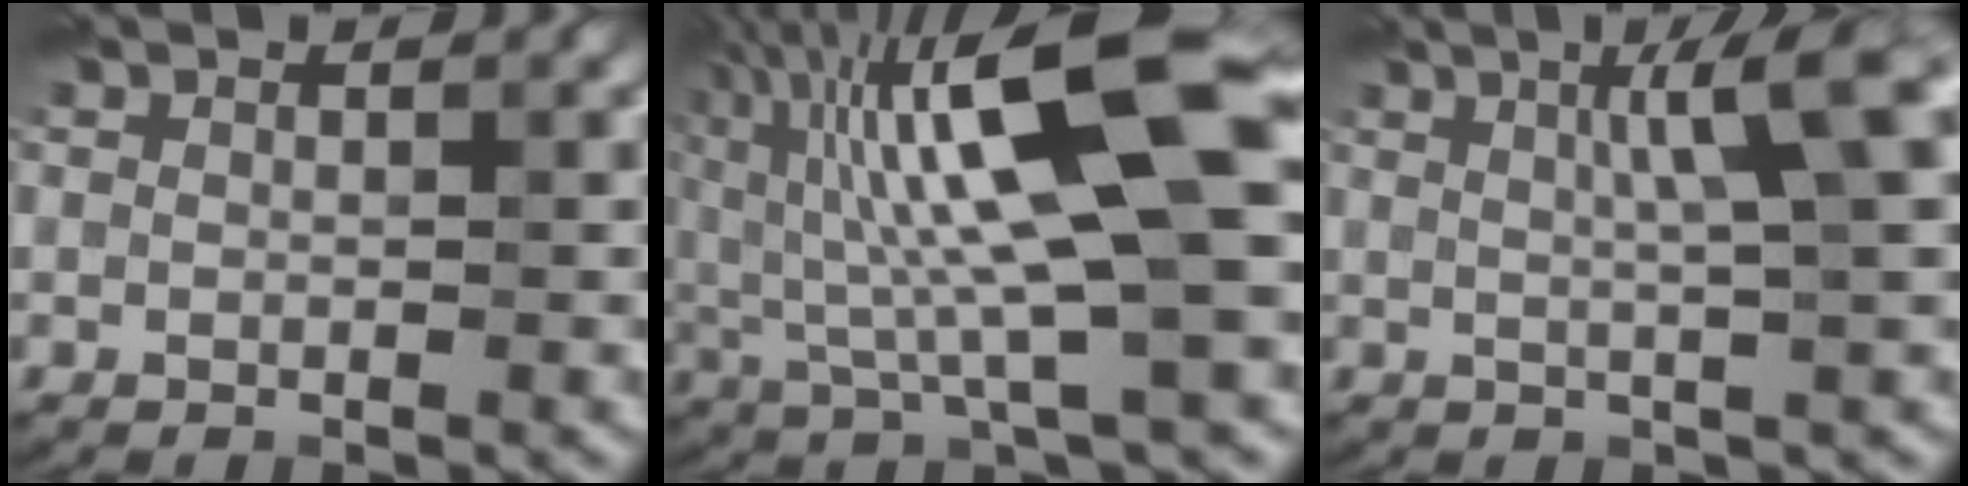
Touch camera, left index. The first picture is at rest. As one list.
[{"total": 15.2, "force": [3.1, 3.4, 14.5], "torque": [-0.244, 0.014, 0.048]}, {"total": 6.7, "force": [2.1, 1.0, 6.3], "torque": [-0.078, 0.019, 0.031]}]